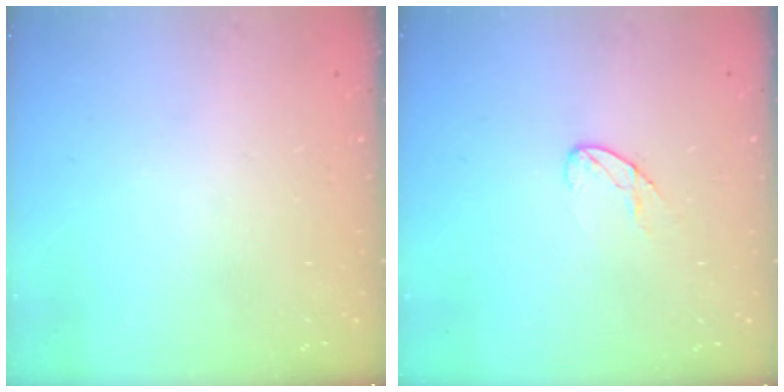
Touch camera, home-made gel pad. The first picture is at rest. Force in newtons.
{"total": 6.0, "press": 6.0, "slide": 0.4}